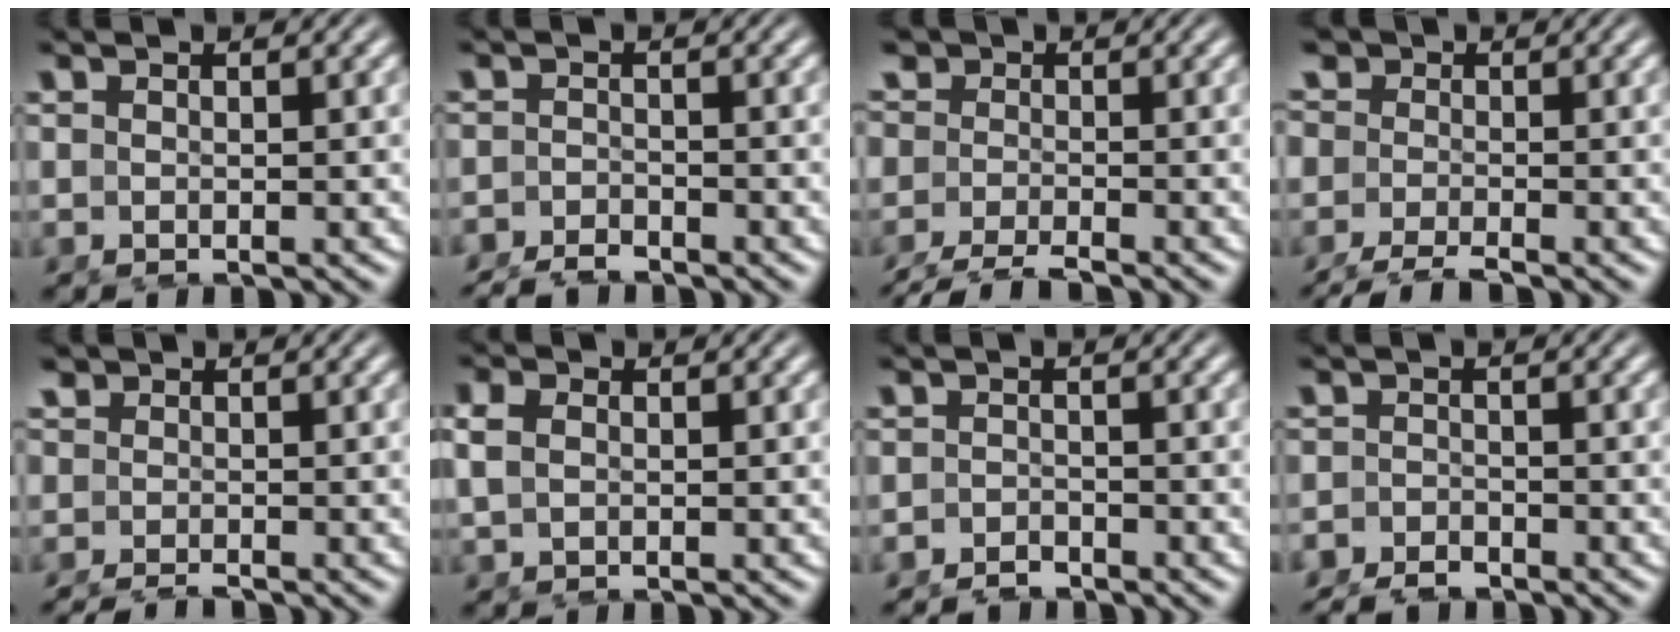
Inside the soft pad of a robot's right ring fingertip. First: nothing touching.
{"total": 2.3, "force": [-2.2, 0.1, -0.3], "torque": [0.007, -0.010, -0.038]}
{"total": 3.0, "force": [-2.1, 1.8, 1.0], "torque": [-0.014, -0.008, -0.040]}
{"total": 3.3, "force": [-1.5, 2.5, 1.4], "torque": [-0.019, -0.003, -0.036]}
{"total": 1.4, "force": [-1.2, 0.7, 0.0], "torque": [0.003, -0.011, -0.019]}
{"total": 1.3, "force": [0.5, 0.7, 1.0], "torque": [-0.026, -0.001, 0.011]}
{"total": 2.2, "force": [-2.1, 0.0, -0.6], "torque": [0.012, -0.012, -0.033]}
{"total": 2.4, "force": [-2.3, 0.4, -0.3], "torque": [0.005, -0.013, -0.038]}